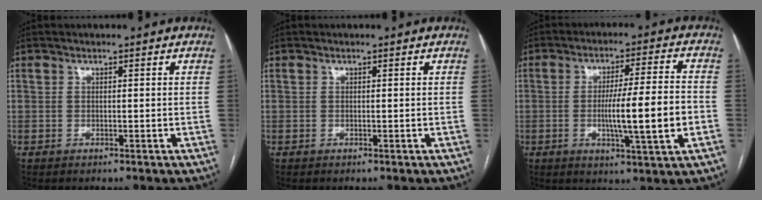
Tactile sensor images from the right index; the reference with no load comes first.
{"total": 0.0}
{"total": 11.6, "force": [-2.3, 0.1, 11.4], "torque": [-0.186, -0.004, -0.040]}